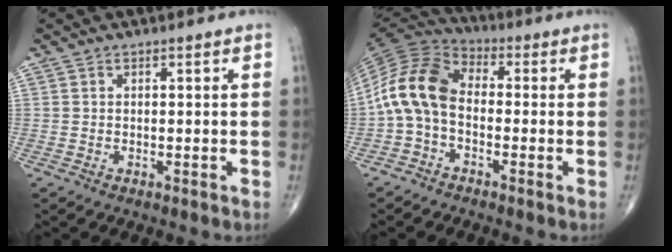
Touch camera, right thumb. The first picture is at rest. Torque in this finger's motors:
{"motor_torque": [0.26, 0.26, 0.70, -0.19, 0.22]}